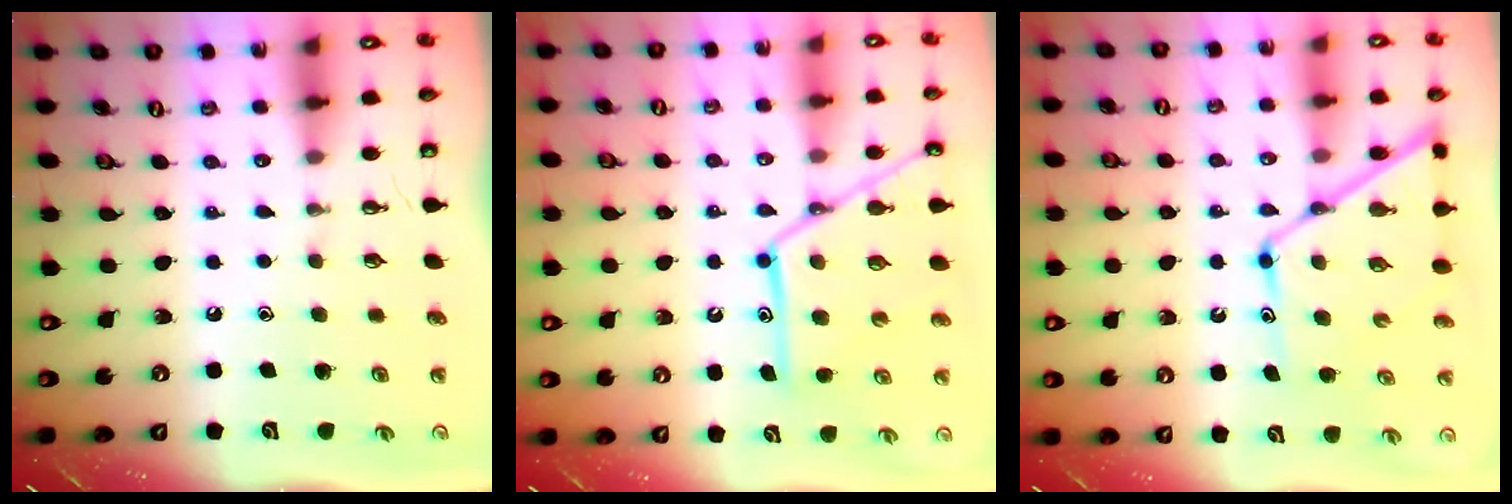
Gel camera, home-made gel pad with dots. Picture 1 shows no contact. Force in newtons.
{"total": 17.2, "press": 17.2, "slide": 1.5}
{"total": 14.3, "press": 14.3, "slide": 1.3}